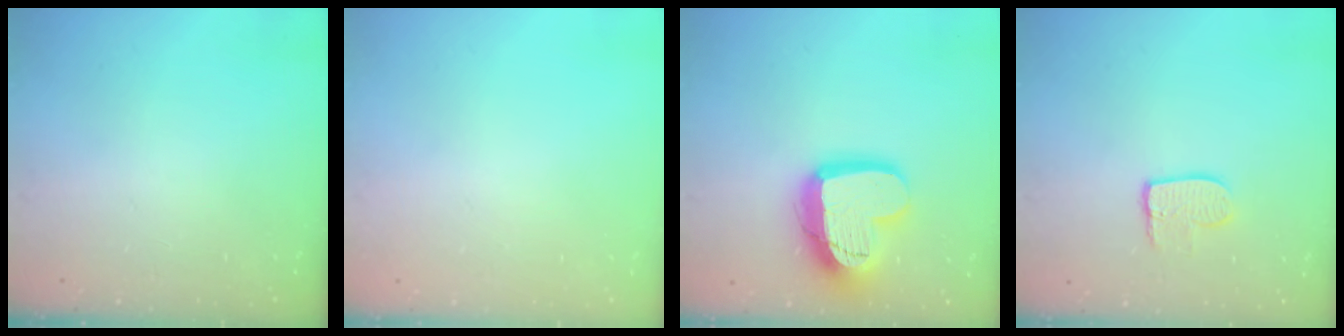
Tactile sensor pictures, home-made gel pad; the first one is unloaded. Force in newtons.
{"total": 0.0}
{"total": 17.1, "press": 17.0, "slide": 1.5}
{"total": 7.7, "press": 7.7, "slide": 0.5}